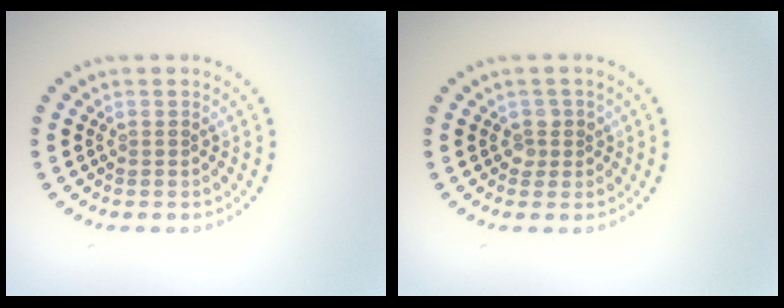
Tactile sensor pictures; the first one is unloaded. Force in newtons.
{"total": 1.3, "press": 1.2, "slide": 0.7}